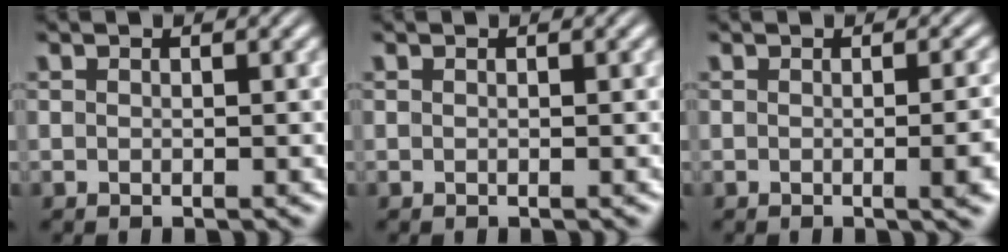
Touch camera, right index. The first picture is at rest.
{"total": 0.0}
{"total": 2.3, "force": [-0.6, 0.0, 2.2], "torque": [-0.023, 0.008, -0.016]}